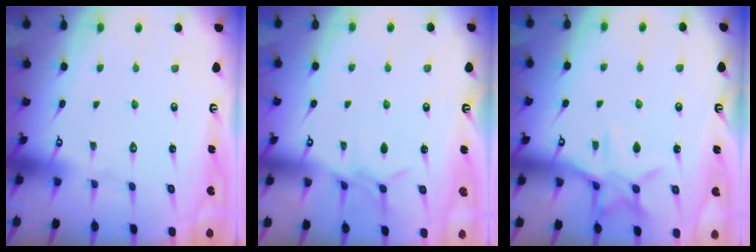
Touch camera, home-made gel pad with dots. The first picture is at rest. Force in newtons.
{"total": 5.2, "press": 5.1, "slide": 0.5}
{"total": 11.0, "press": 11.0, "slide": 0.7}